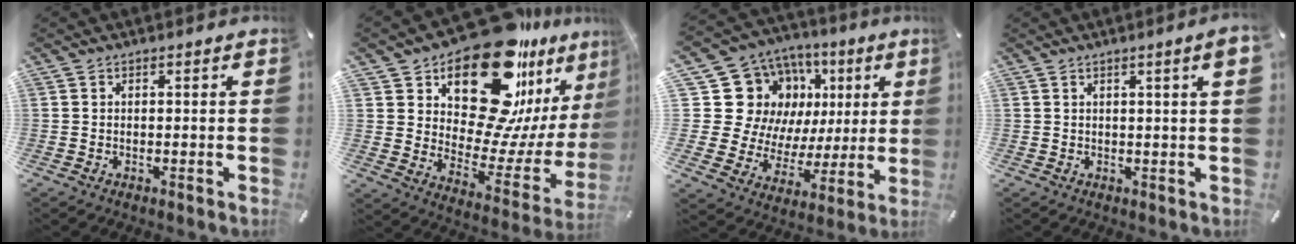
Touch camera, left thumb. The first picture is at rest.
{"total": 26.1, "force": [17.8, 12.3, 14.5], "torque": [-0.205, -0.141, 0.302]}
{"total": 18.8, "force": [7.1, 15.9, 7.1], "torque": [-0.112, -0.059, 0.166]}
{"total": 3.7, "force": [1.3, 0.2, 3.5], "torque": [-0.065, -0.001, 0.022]}